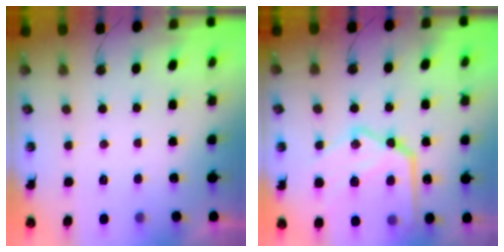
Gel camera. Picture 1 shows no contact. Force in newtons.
{"total": 24.7, "press": 24.6, "slide": 2.1}